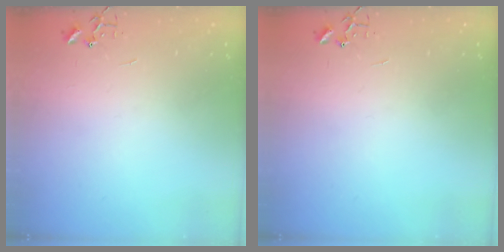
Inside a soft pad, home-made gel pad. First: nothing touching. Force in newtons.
{"total": 0.0}